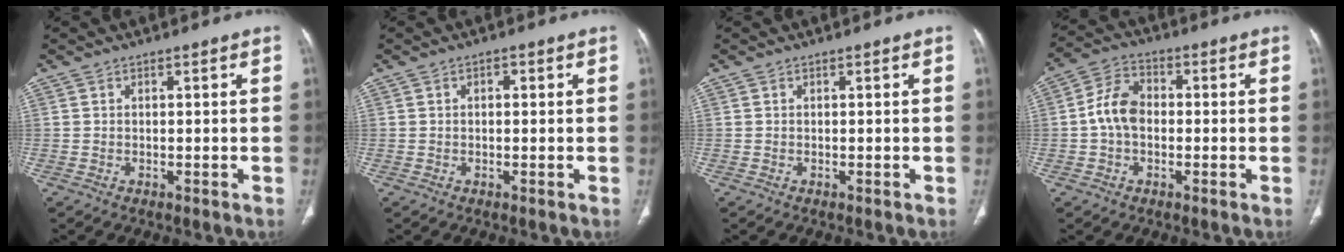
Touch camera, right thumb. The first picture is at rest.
{"total": 1.2, "force": [0.4, 0.7, 0.9], "torque": [-0.014, 0.005, 0.006]}
{"total": 0.0}
{"total": 7.5, "force": [-0.5, 5.3, 5.2], "torque": [-0.092, 0.022, -0.020]}